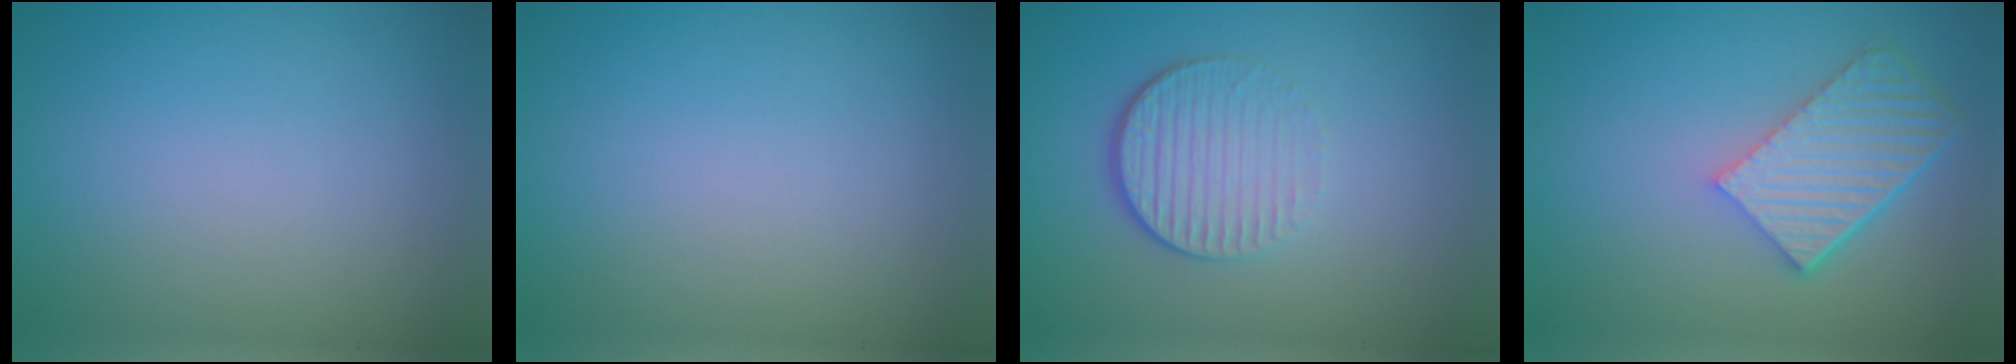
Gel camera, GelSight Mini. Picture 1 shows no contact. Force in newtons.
{"total": 0.0}
{"total": 4.3, "press": 2.9, "slide": 3.2}
{"total": 5.8, "press": 4.2, "slide": 4.0}